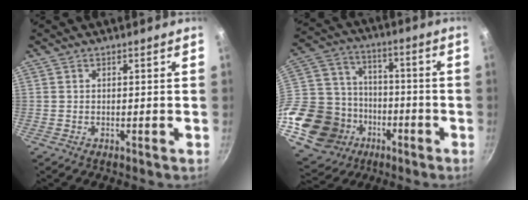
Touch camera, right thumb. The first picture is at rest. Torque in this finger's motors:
{"motor_torque": [1.77, 0.71, 0.47, -1.10, 0.07]}